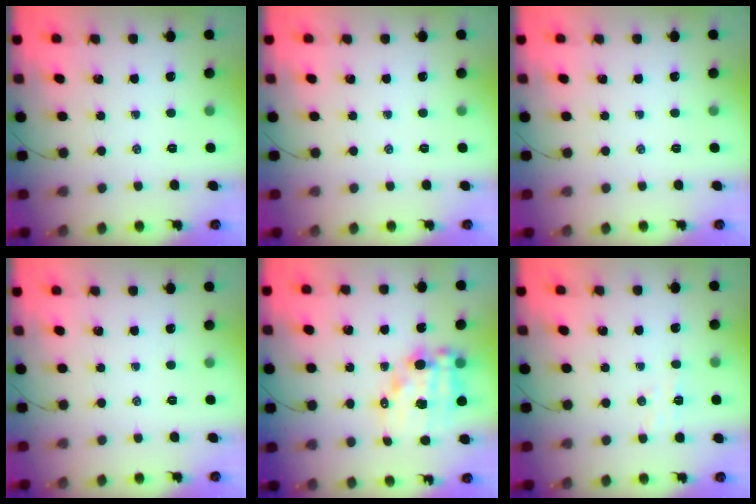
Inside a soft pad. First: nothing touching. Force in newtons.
{"total": 0.0}
{"total": 0.0}
{"total": 0.0}
{"total": 13.3, "press": 12.9, "slide": 3.3}
{"total": 4.4, "press": 4.3, "slide": 1.2}